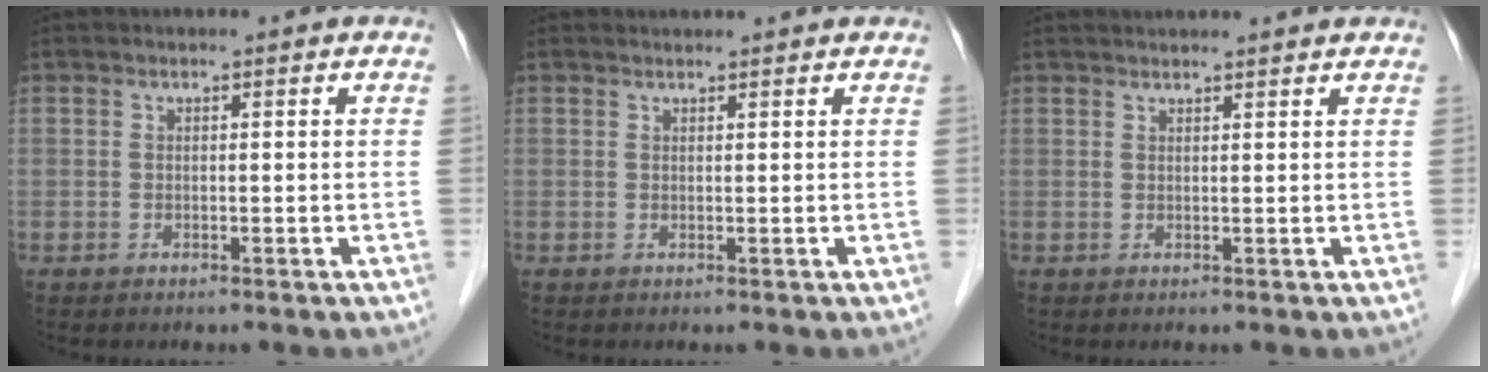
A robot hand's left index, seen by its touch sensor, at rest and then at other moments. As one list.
[{"total": 2.6, "force": [2.5, 0.2, 0.4], "torque": [-0.009, 0.020, 0.034]}, {"total": 7.2, "force": [6.9, 0.3, 2.2], "torque": [-0.028, 0.033, 0.075]}]